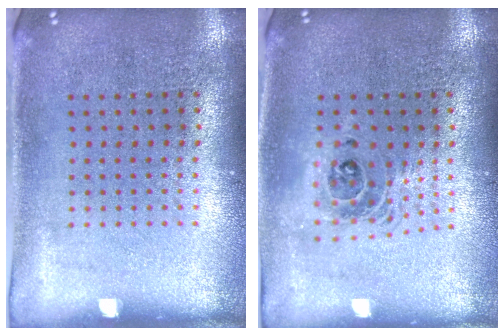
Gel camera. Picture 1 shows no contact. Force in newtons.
{"total": 1.4, "press": 1.2, "slide": 0.7}